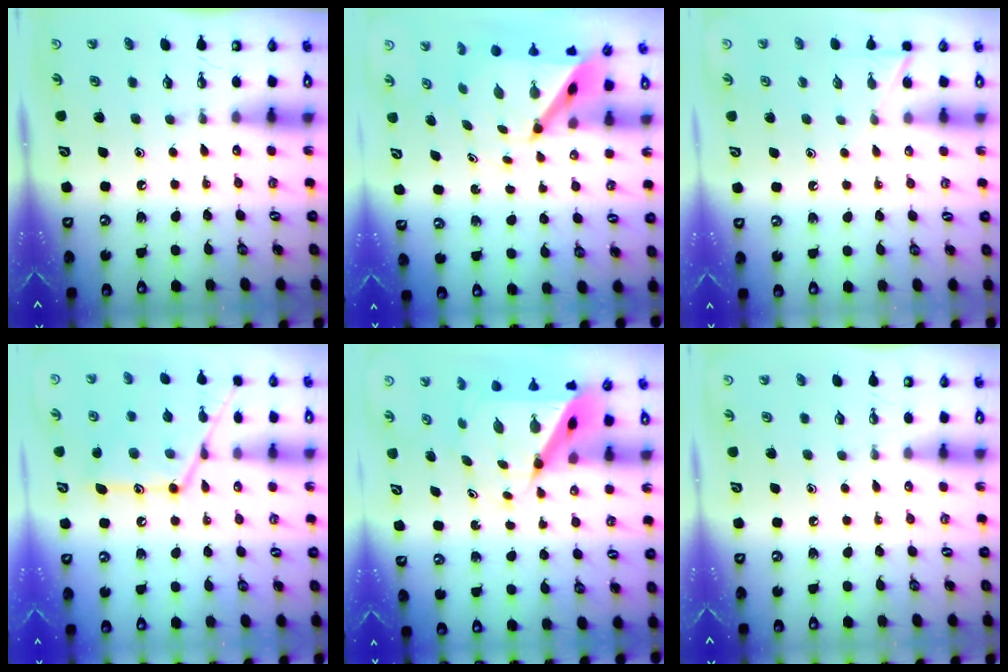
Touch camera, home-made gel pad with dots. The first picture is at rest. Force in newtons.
{"total": 5.4, "press": 5.3, "slide": 0.7}
{"total": 5.1, "press": 5.1, "slide": 0.6}
{"total": 16.5, "press": 16.5, "slide": 1.4}
{"total": 8.7, "press": 8.7, "slide": 0.8}
{"total": 0.0}